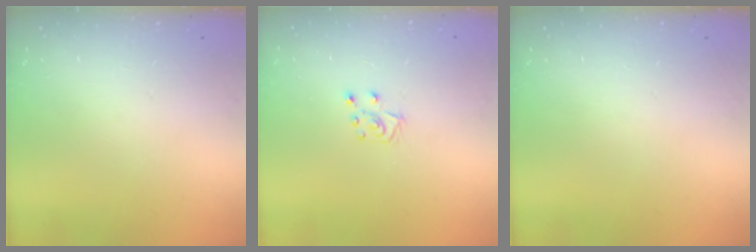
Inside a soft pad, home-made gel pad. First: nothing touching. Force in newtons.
{"total": 5.0, "press": 4.9, "slide": 0.4}
{"total": 0.0}